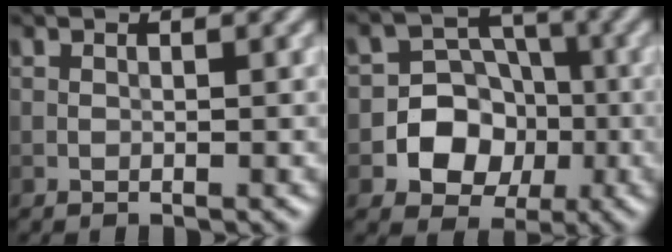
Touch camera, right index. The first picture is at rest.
{"total": 6.9, "force": [-1.8, 6.2, 2.4], "torque": [-0.014, 0.015, -0.058]}